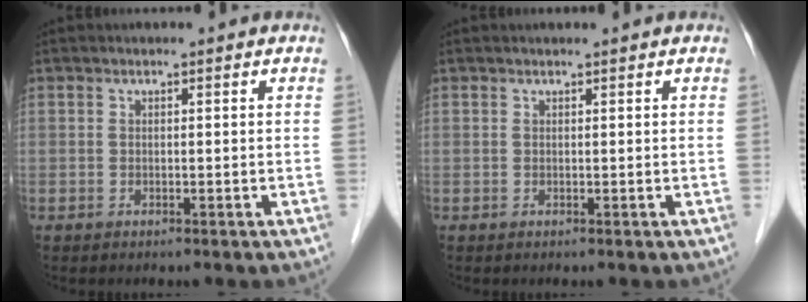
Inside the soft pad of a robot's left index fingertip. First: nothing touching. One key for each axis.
{"total": 0.5, "fx": 0.5, "fy": -0.1, "fz": 0.2, "tx": -0.005, "ty": 0.001, "tz": 0.008}